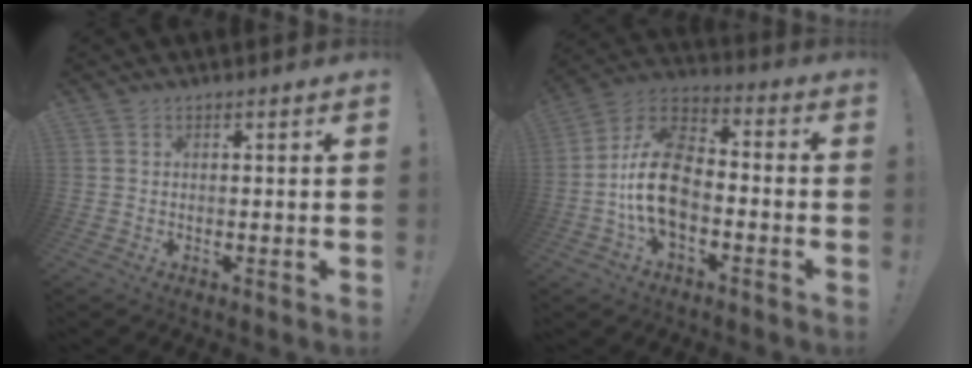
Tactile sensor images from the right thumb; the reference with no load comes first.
{"total": 16.5, "force": [-4.2, 10.1, 12.4], "torque": [-0.234, 0.039, -0.069]}